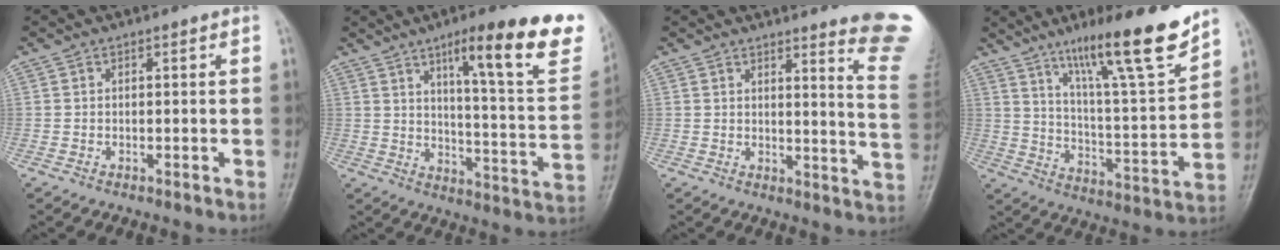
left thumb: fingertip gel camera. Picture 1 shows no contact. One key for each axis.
{"total": 22.3, "fx": 13.0, "fy": 4.1, "fz": 17.7, "tx": -0.214, "ty": -0.055, "tz": 0.185}
{"total": 12.9, "fx": 11.2, "fy": -0.2, "fz": 6.4, "tx": -0.059, "ty": -0.125, "tz": 0.111}
{"total": 18.4, "fx": 13.0, "fy": 2.1, "fz": 12.9, "tx": -0.184, "ty": -0.075, "tz": 0.212}